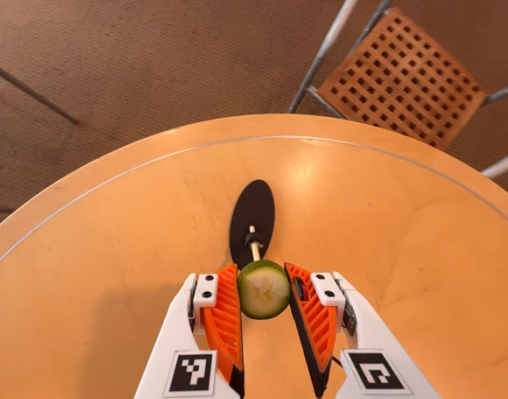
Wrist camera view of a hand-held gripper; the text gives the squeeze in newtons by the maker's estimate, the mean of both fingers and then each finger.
{"total": 6.8, "left": 6.8, "right": 6.8}